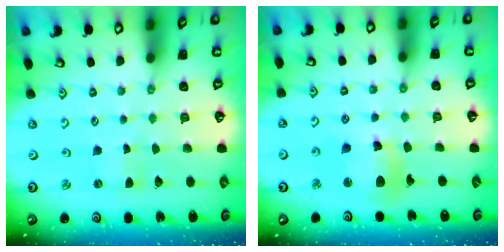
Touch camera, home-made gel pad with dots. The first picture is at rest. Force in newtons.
{"total": 12.2, "press": 12.1, "slide": 1.4}